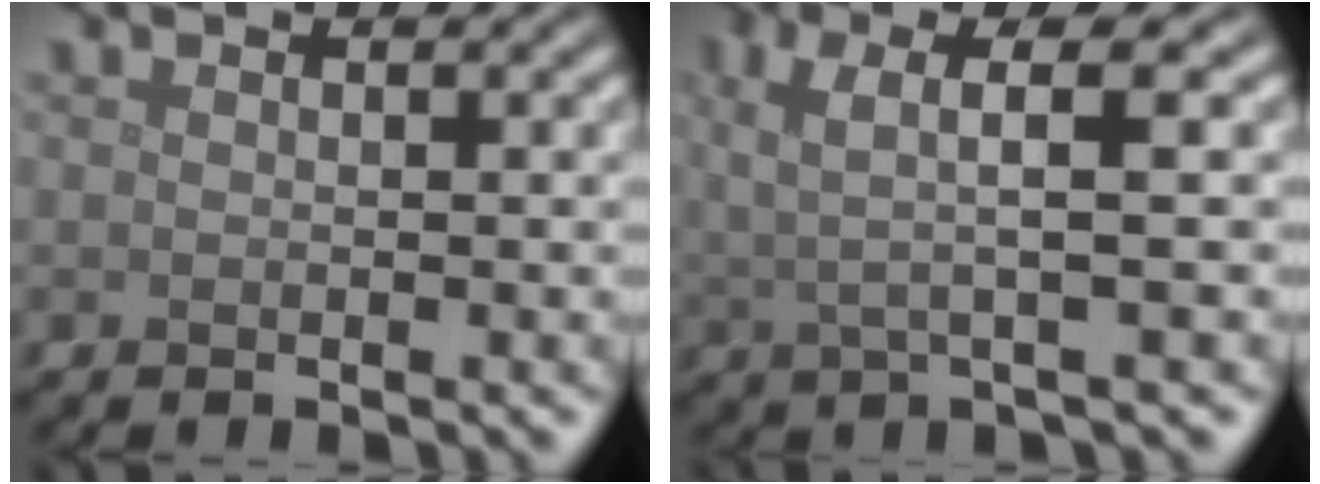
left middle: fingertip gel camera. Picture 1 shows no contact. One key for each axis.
{"total": 5.0, "fx": 1.6, "fy": 0.9, "fz": 4.7, "tx": -0.092, "ty": 0.011, "tz": 0.028}